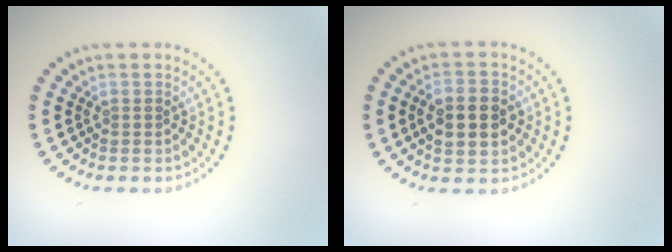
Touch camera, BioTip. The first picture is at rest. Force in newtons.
{"total": 4.6, "press": 4.6, "slide": 0.2}